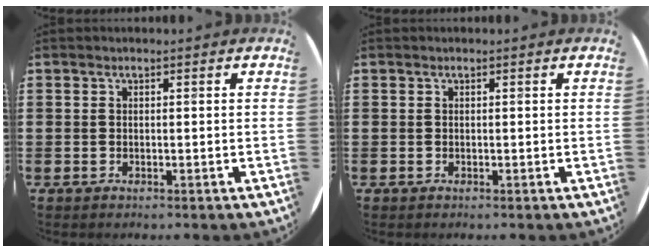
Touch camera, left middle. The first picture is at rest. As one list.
[{"total": 0.0}]